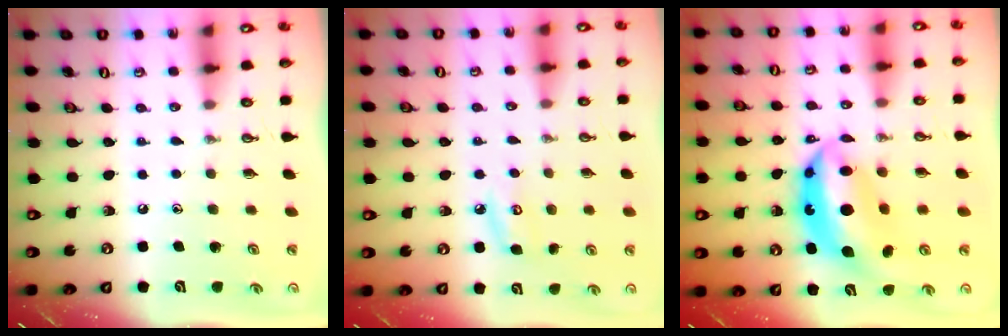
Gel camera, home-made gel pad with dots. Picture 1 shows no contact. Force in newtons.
{"total": 6.0, "press": 6.0, "slide": 0.7}
{"total": 15.4, "press": 15.3, "slide": 1.9}